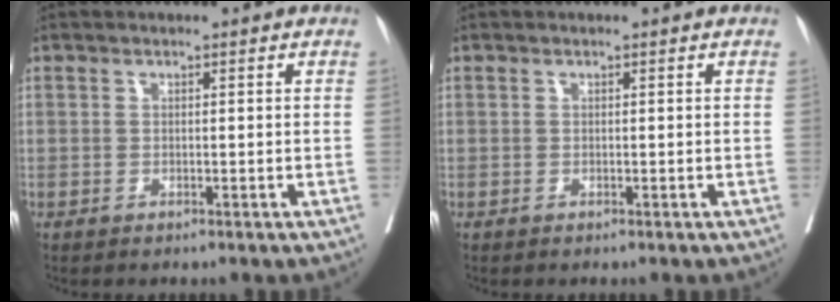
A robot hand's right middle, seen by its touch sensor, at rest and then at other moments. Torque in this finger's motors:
{"motor_torque": [-0.01, -0.01, 0.00, 0.00]}